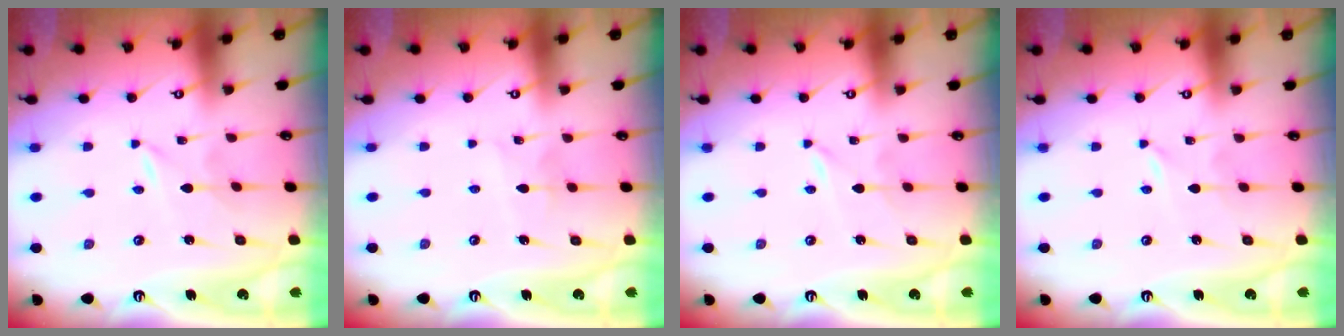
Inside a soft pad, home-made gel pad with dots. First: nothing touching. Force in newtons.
{"total": 2.4, "press": 2.4, "slide": 0.3}
{"total": 0.0}
{"total": 0.0}